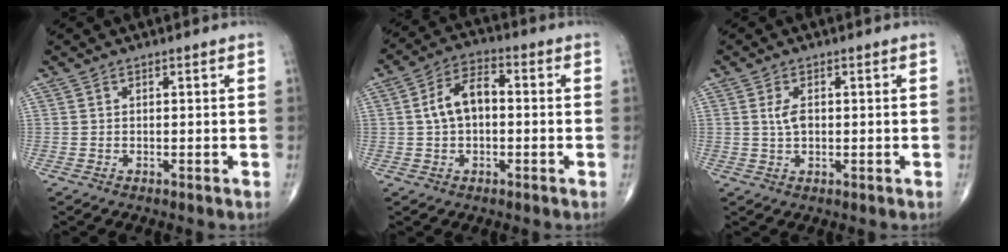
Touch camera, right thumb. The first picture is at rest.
{"total": 8.0, "force": [0.3, 4.8, 6.4], "torque": [-0.113, 0.027, -0.006]}
{"total": 2.8, "force": [0.3, 1.5, 2.4], "torque": [-0.046, -0.001, 0.006]}